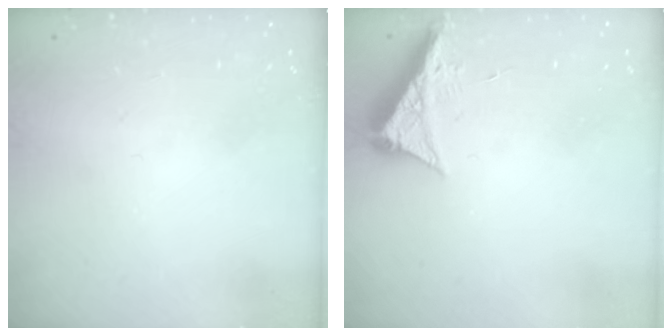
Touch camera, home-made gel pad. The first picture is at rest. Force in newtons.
{"total": 7.7, "press": 7.6, "slide": 1.0}